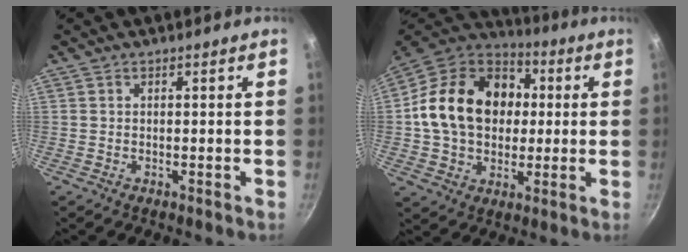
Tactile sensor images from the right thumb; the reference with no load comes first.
{"total": 22.0, "force": [2.1, 16.8, 14.0], "torque": [-0.217, 0.034, 0.029]}